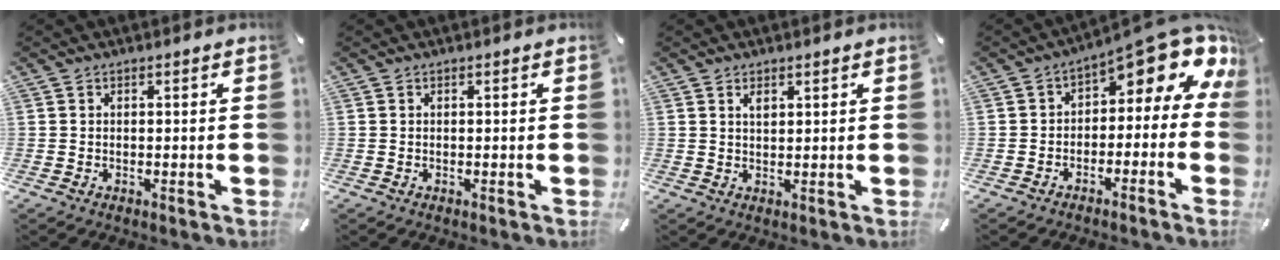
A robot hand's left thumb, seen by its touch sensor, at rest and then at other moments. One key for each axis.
{"total": 0.0}
{"total": 1.8, "fx": 1.2, "fy": 0.7, "fz": 1.1, "tx": -0.025, "ty": -0.001, "tz": 0.023}
{"total": 10.1, "fx": 6.2, "fy": 4.2, "fz": 6.8, "tx": -0.095, "ty": -0.059, "tz": 0.098}